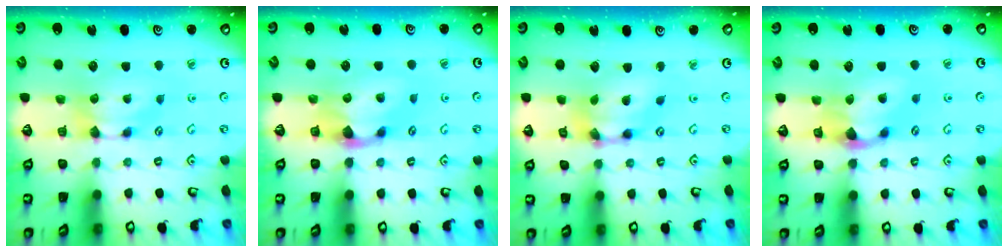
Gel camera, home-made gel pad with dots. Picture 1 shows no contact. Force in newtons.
{"total": 1.9, "press": 1.4, "slide": 1.3}
{"total": 6.8, "press": 6.5, "slide": 2.2}
{"total": 2.8, "press": 2.2, "slide": 1.7}